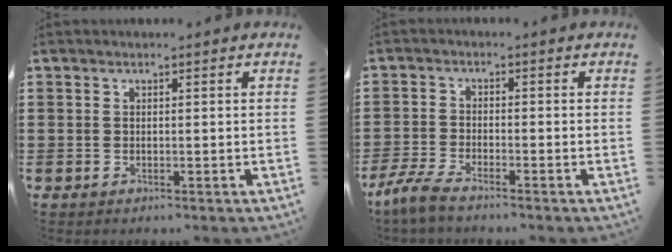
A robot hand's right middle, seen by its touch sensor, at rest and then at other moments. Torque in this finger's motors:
{"motor_torque": [1.38, -0.40, 0.06, 0.08]}